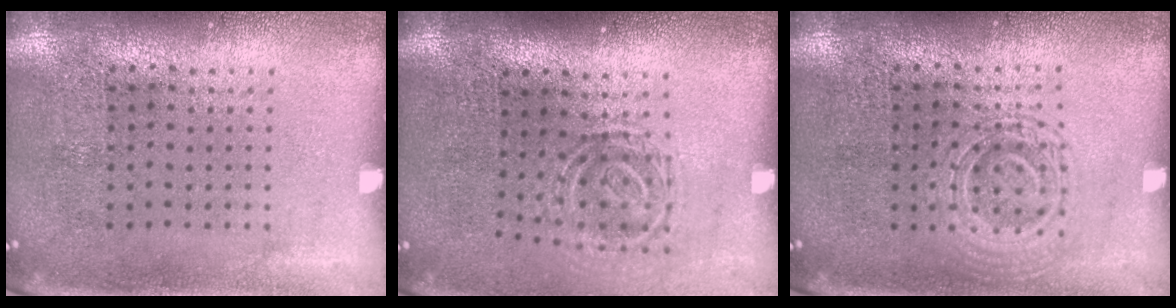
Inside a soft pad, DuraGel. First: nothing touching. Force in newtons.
{"total": 1.7, "press": 1.2, "slide": 1.3}
{"total": 2.7, "press": 2.6, "slide": 0.6}